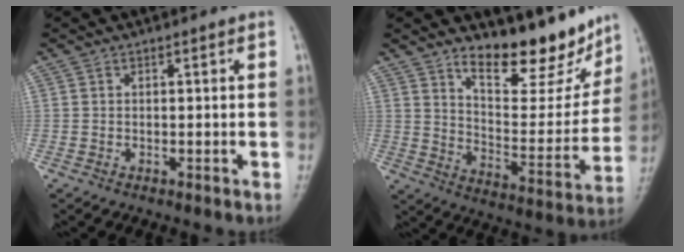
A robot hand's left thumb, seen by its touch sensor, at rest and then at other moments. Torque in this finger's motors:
{"motor_torque": [2.66, 2.34, 0.31, -0.11, 0.03]}